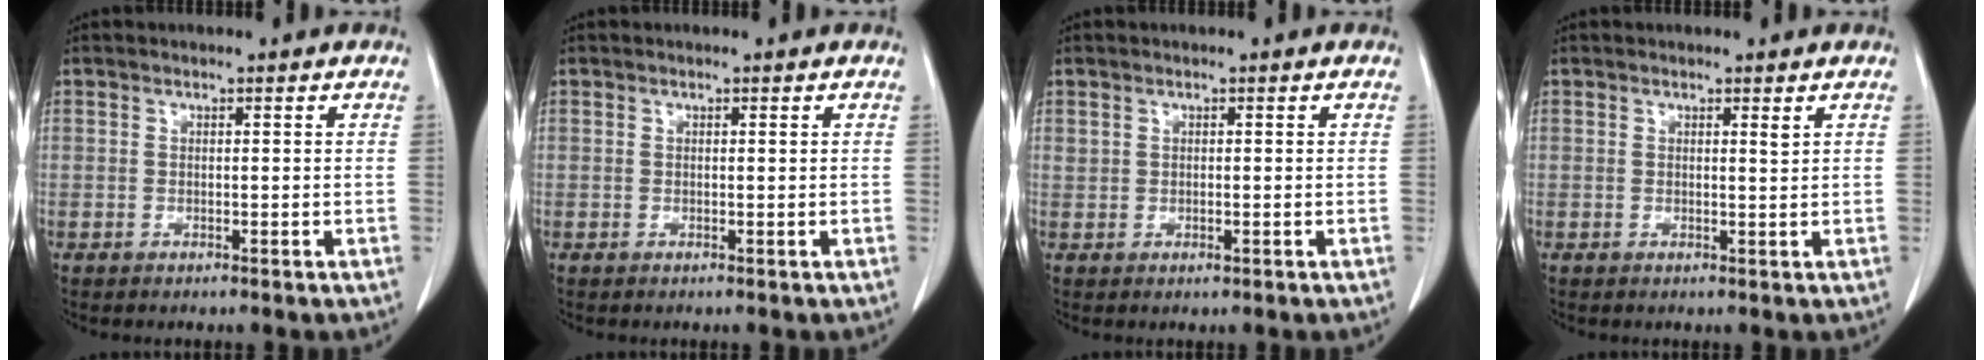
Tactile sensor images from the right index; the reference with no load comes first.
{"total": 0.0}
{"total": 0.8, "force": [0.2, 0.6, 0.6], "torque": [-0.014, -0.001, 0.008]}
{"total": 0.7, "force": [0.5, -0.1, 0.6], "torque": [-0.011, -0.004, 0.008]}